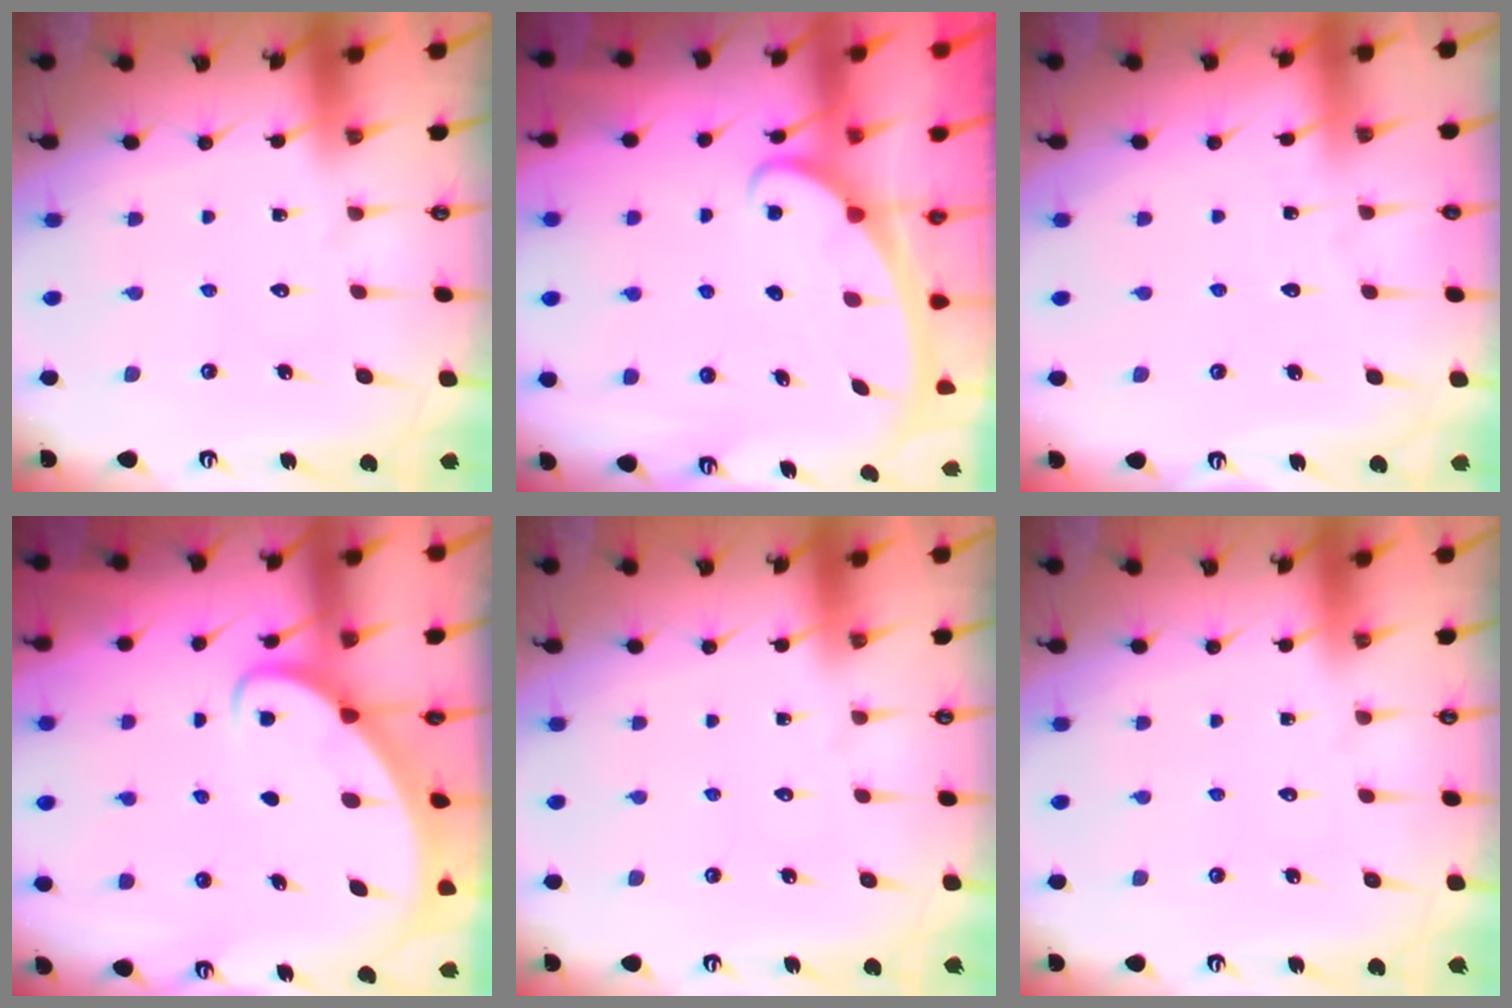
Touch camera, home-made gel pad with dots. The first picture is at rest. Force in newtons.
{"total": 2.4, "press": 2.3, "slide": 0.4}
{"total": 1.0, "press": 1.0, "slide": 0.2}
{"total": 2.6, "press": 2.6, "slide": 0.3}
{"total": 0.0}
{"total": 0.0}